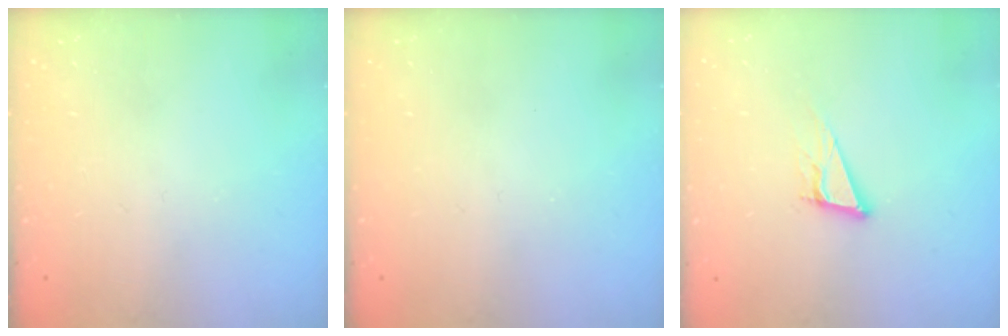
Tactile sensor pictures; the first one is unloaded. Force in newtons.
{"total": 0.0}
{"total": 7.6, "press": 7.3, "slide": 2.3}